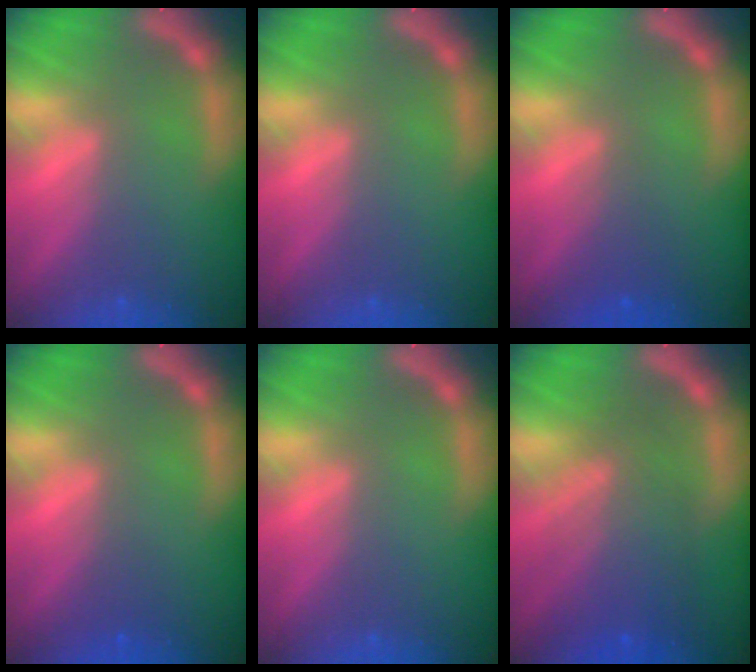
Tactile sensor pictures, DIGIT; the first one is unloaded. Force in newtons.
{"total": 0.0}
{"total": 2.0}
{"total": 1.0}
{"total": 0.0}
{"total": 7.0}